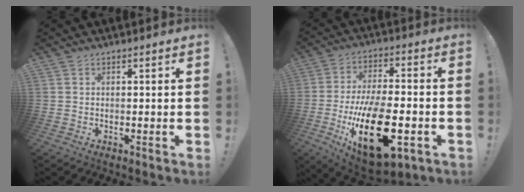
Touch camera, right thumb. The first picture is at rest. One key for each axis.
{"total": 24.7, "fx": -7.3, "fy": 11.8, "fz": 20.4, "tx": -0.353, "ty": 0.032, "tz": -0.105}